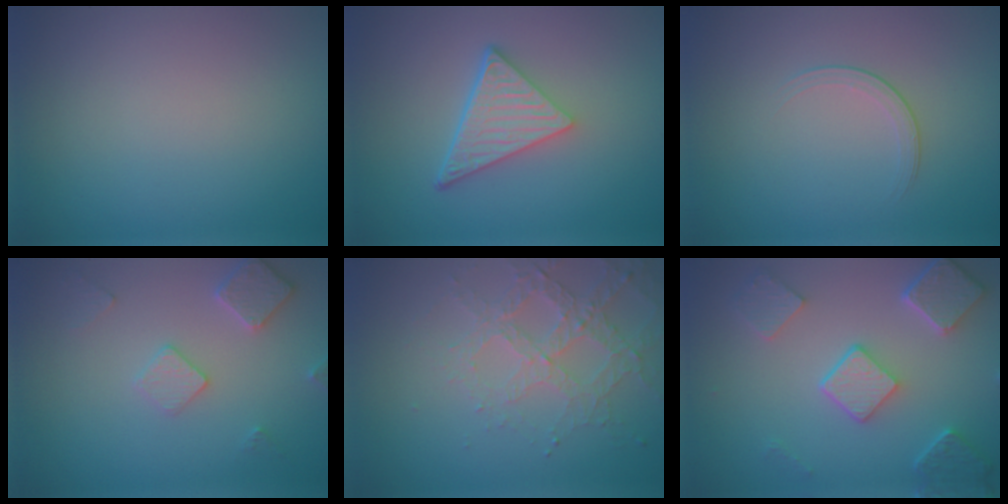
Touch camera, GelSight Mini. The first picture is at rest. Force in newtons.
{"total": 4.9, "press": 3.4, "slide": 3.5}
{"total": 1.5, "press": 0.7, "slide": 1.4}
{"total": 2.9, "press": 2.9, "slide": 0.4}
{"total": 3.1, "press": 3.1, "slide": 0.7}
{"total": 5.0, "press": 3.9, "slide": 3.1}